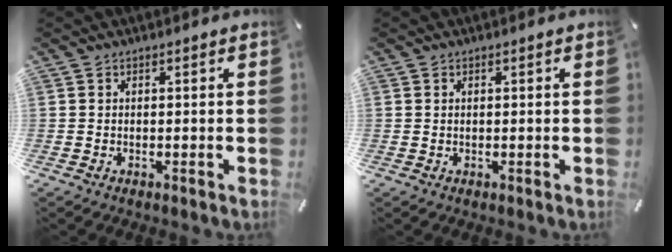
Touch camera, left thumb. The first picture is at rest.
{"total": 0.0}